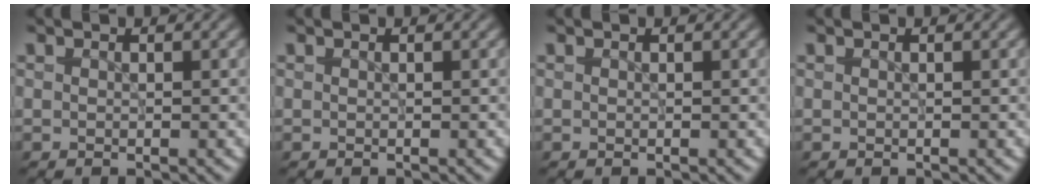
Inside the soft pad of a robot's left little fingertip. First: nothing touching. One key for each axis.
{"total": 0.0}
{"total": 0.0}
{"total": 0.0}